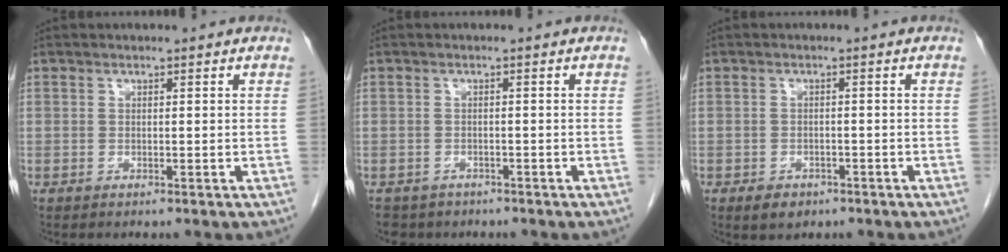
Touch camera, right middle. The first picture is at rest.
{"total": 3.5, "force": [-2.7, 2.2, 0.0], "torque": [-0.002, 0.003, -0.043]}
{"total": 2.8, "force": [-1.7, 1.8, 1.2], "torque": [-0.022, 0.000, -0.017]}